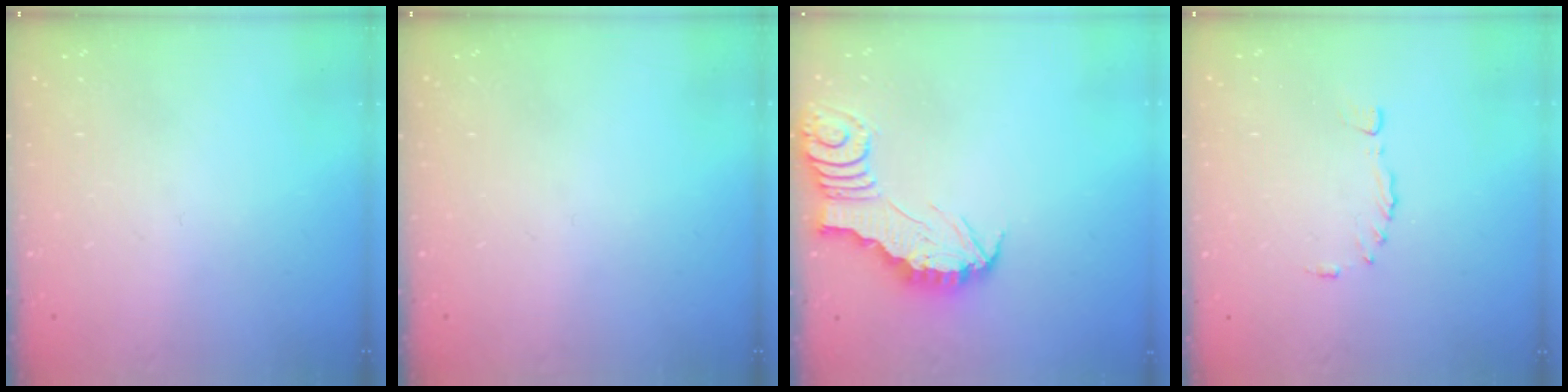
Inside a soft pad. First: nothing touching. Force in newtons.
{"total": 0.0}
{"total": 2.6, "press": 2.6, "slide": 0.2}
{"total": 3.1, "press": 3.0, "slide": 0.8}